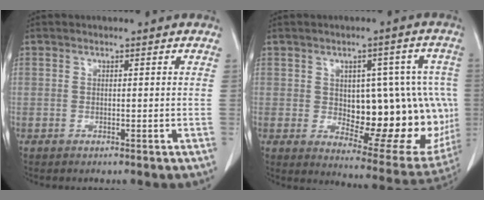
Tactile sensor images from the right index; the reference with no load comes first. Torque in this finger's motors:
{"motor_torque": [0.99, -0.47, 0.33, 0.06]}